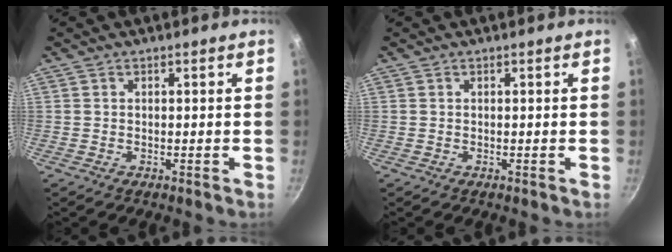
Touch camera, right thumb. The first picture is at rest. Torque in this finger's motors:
{"motor_torque": [0.00, 0.00, 0.18, -0.02, 0.03]}